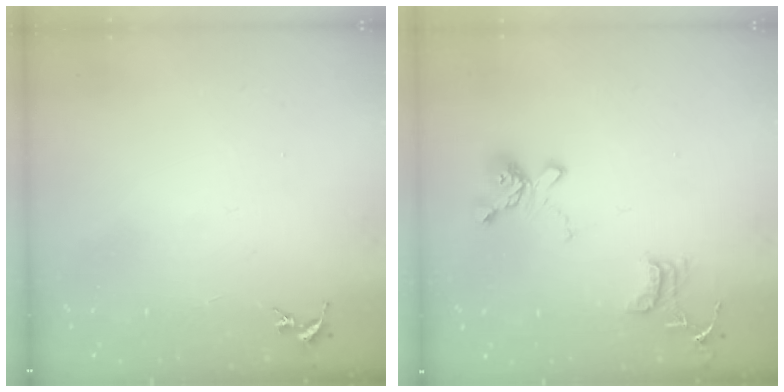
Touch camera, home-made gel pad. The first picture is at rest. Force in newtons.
{"total": 15.8, "press": 15.7, "slide": 1.6}